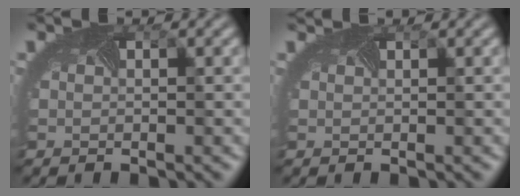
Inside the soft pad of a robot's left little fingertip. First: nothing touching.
{"total": 1.2, "force": [1.2, -0.2, 0.1], "torque": [-0.008, -0.001, 0.014]}